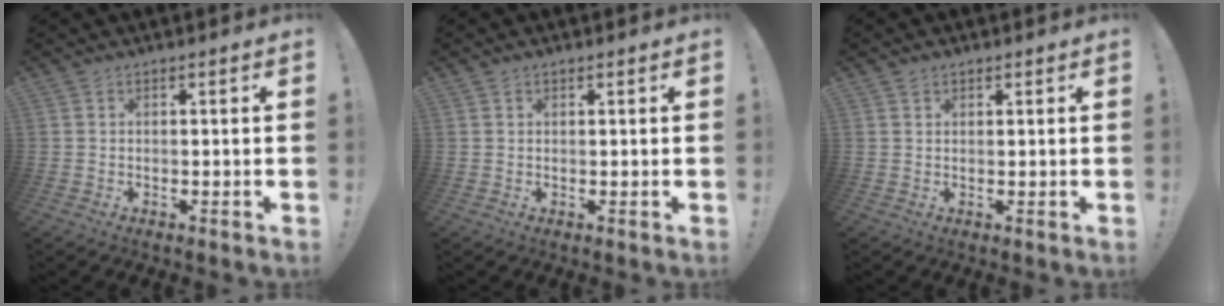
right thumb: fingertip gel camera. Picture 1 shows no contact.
{"total": 0.8, "force": [0.5, 0.6, 0.1], "torque": [-0.001, 0.001, 0.010]}
{"total": 1.3, "force": [1.0, 0.8, 0.2], "torque": [-0.003, -0.001, 0.019]}